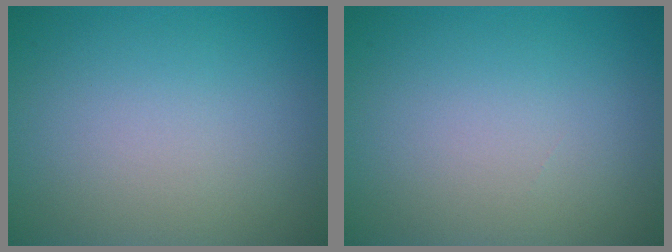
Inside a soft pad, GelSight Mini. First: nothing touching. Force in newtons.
{"total": 0.0}